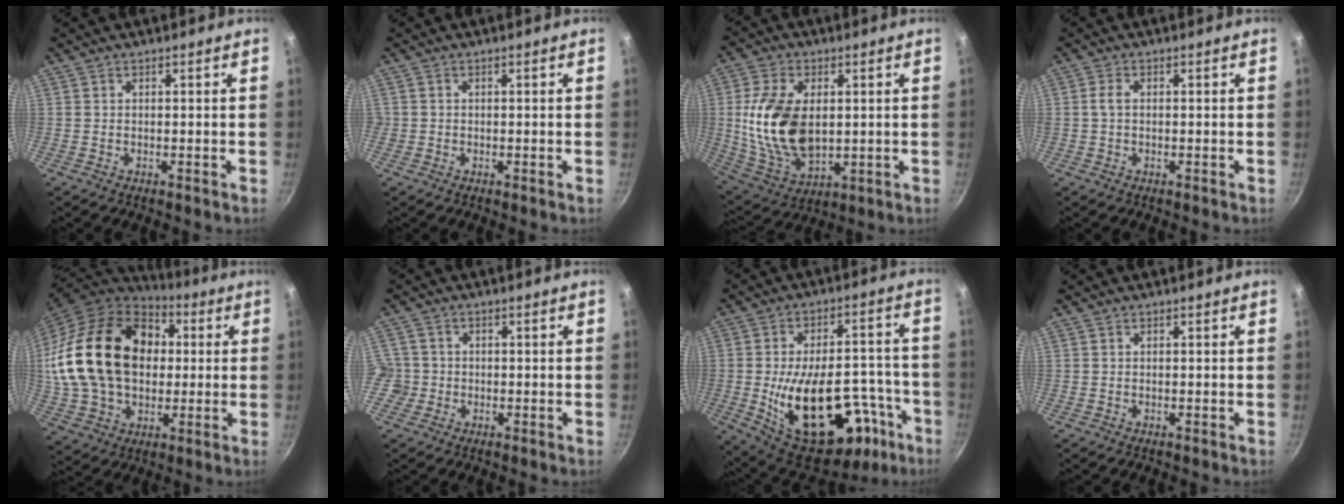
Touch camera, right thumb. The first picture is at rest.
{"total": 0.8, "force": [-0.1, 0.7, 0.1], "torque": [0.000, 0.001, -0.004]}
{"total": 16.8, "force": [1.4, 10.3, 13.1], "torque": [-0.236, -0.015, 0.039]}
{"total": 2.1, "force": [0.1, 1.1, 1.8], "torque": [-0.040, 0.006, 0.001]}
{"total": 27.6, "force": [3.7, 19.7, 19.0], "torque": [-0.344, 0.026, 0.076]}
{"total": 4.6, "force": [-0.9, 4.4, 1.0], "torque": [0.003, 0.012, -0.017]}
{"total": 28.9, "force": [-10.5, 15.4, 22.1], "torque": [-0.292, 0.039, -0.124]}
{"total": 0.0}